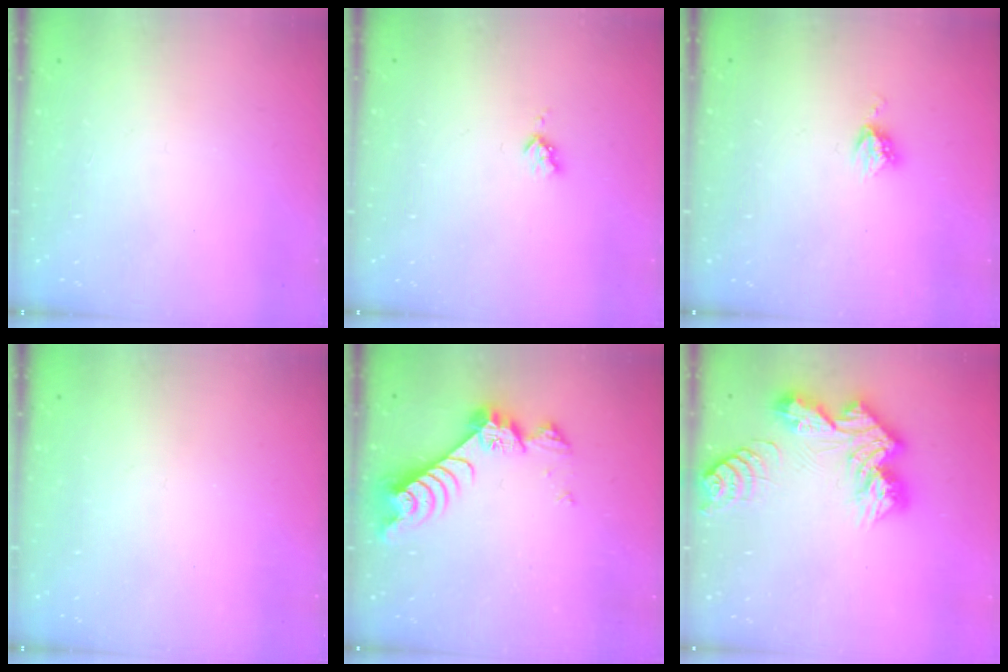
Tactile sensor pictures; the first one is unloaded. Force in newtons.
{"total": 3.0, "press": 3.0, "slide": 0.3}
{"total": 4.4, "press": 4.4, "slide": 0.1}
{"total": 0.0}
{"total": 7.4, "press": 7.3, "slide": 0.9}
{"total": 13.8, "press": 13.7, "slide": 1.2}